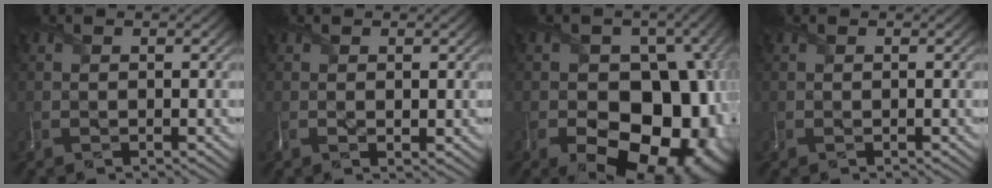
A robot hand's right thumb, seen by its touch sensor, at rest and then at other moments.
{"total": 1.4, "force": [0.1, 0.7, 1.2], "torque": [-0.025, -0.005, 0.003]}
{"total": 19.4, "force": [-5.1, 13.5, 12.9], "torque": [-0.149, -0.021, -0.065]}
{"total": 0.0}